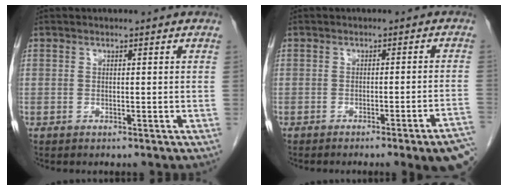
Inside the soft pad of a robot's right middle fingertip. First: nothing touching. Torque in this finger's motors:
{"motor_torque": [1.08, -1.06, 0.13, 0.05]}